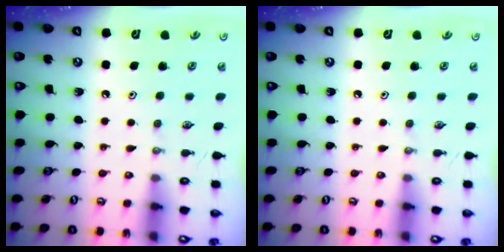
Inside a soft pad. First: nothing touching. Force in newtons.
{"total": 0.0}